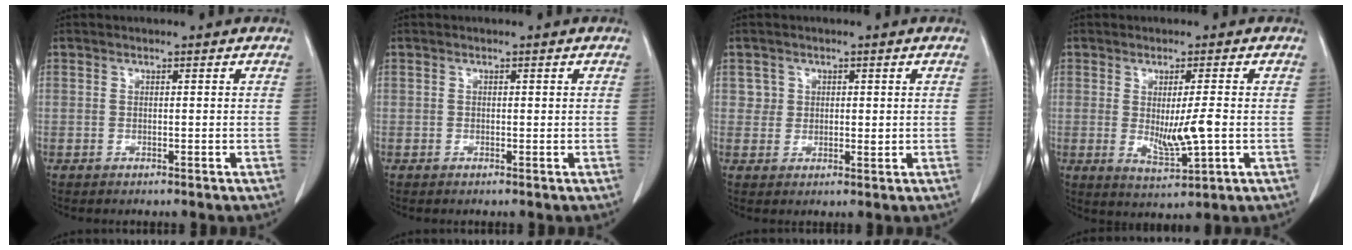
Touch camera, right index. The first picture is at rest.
{"total": 0.0}
{"total": 2.6, "force": [0.9, 2.4, 0.6], "torque": [-0.001, -0.004, 0.013]}
{"total": 6.0, "force": [-0.4, 0.6, 5.9], "torque": [-0.100, -0.016, -0.002]}